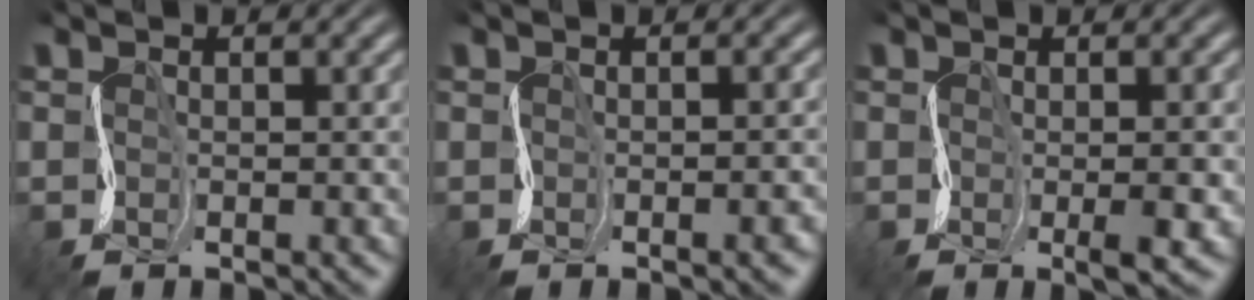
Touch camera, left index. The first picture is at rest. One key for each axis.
{"total": 4.7, "fx": -1.2, "fy": 2.1, "fz": 4.0, "tx": -0.013, "ty": 0.010, "tz": -0.008}
{"total": 3.8, "fx": -0.4, "fy": 0.9, "fz": 3.7, "tx": -0.052, "ty": -0.001, "tz": -0.004}